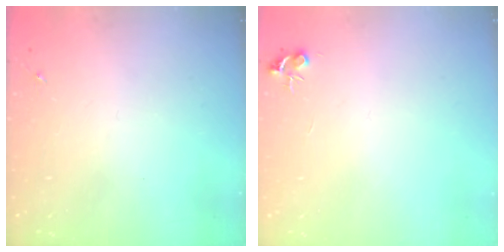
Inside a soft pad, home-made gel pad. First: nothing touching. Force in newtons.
{"total": 4.7, "press": 4.7, "slide": 0.6}